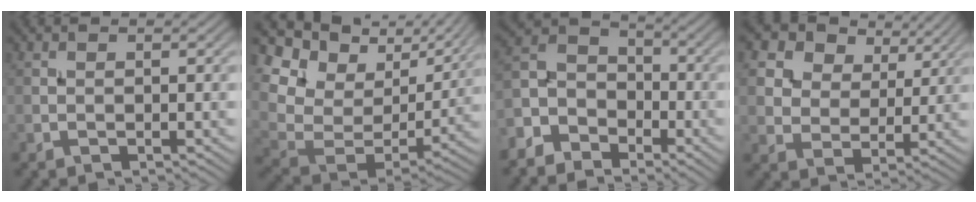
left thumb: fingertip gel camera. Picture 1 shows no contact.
{"total": 15.3, "force": [8.2, 9.7, 8.4], "torque": [-0.222, 0.010, 0.162]}
{"total": 7.7, "force": [-5.2, 4.8, 3.0], "torque": [-0.079, -0.006, -0.122]}
{"total": 15.3, "force": [9.7, 9.7, 6.7], "torque": [-0.206, 0.014, 0.195]}